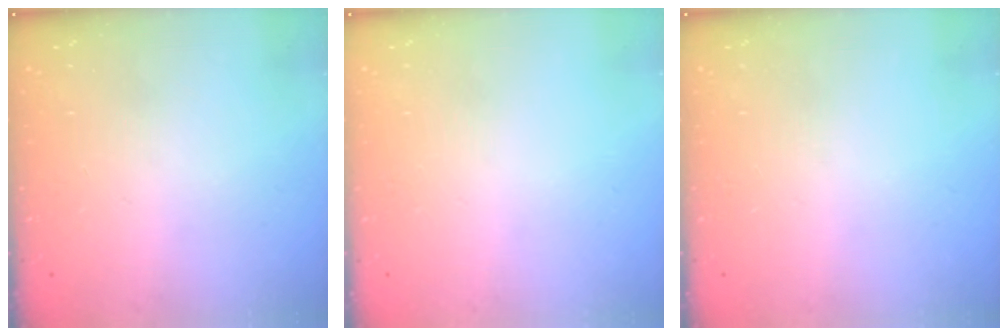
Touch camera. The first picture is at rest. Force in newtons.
{"total": 0.0}
{"total": 0.0}